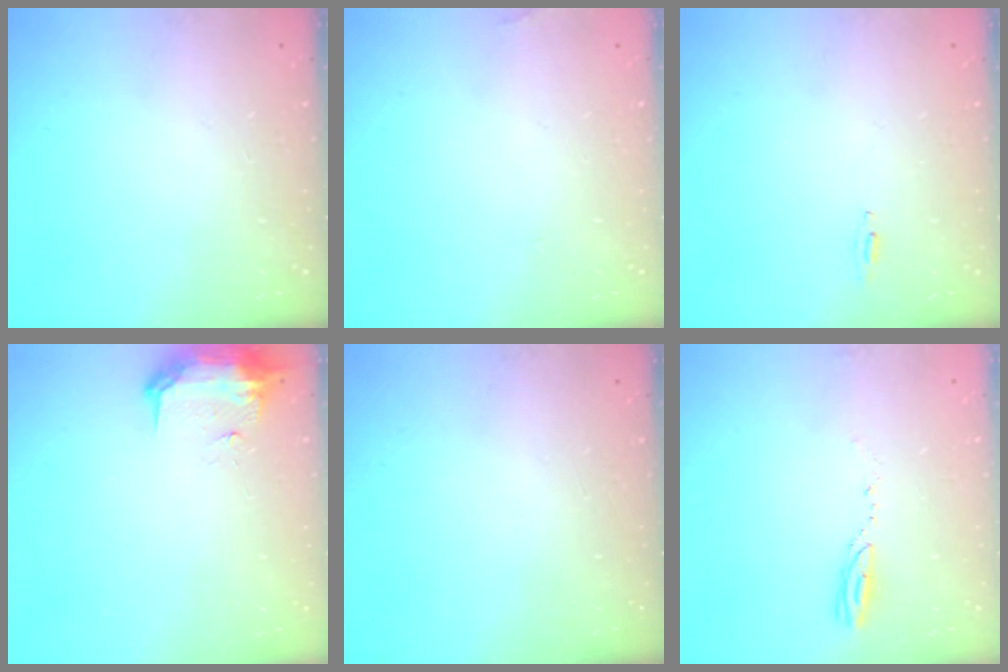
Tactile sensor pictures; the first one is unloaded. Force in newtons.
{"total": 5.8, "press": 3.3, "slide": 4.7}
{"total": 4.4, "press": 4.1, "slide": 1.5}
{"total": 11.1, "press": 9.9, "slide": 5.0}
{"total": 0.0}
{"total": 2.9, "press": 2.9, "slide": 0.4}